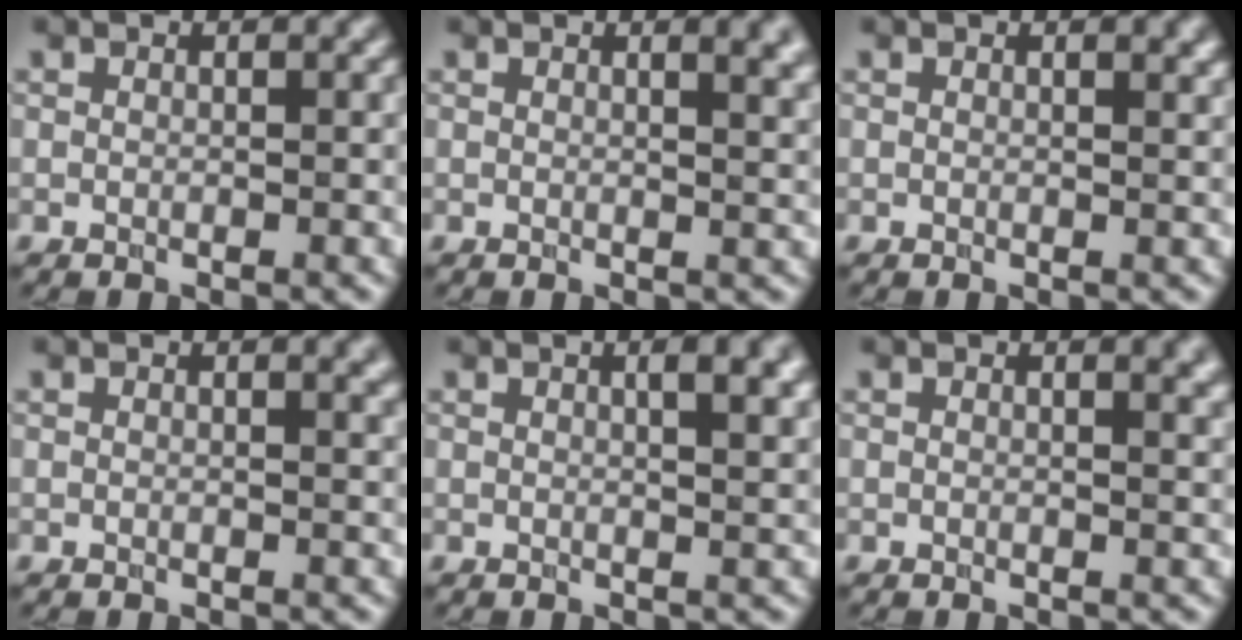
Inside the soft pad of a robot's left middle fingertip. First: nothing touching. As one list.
[{"total": 3.8, "force": [1.8, 1.7, 2.9], "torque": [-0.013, 0.005, 0.019]}, {"total": 1.2, "force": [0.7, 0.4, 0.9], "torque": [-0.010, 0.002, 0.011]}, {"total": 1.6, "force": [0.9, 0.6, 1.2], "torque": [-0.006, 0.003, 0.010]}, {"total": 4.7, "force": [1.6, 1.8, 4.0], "torque": [-0.030, 0.016, 0.011]}, {"total": 2.2, "force": [1.1, 0.9, 1.7], "torque": [-0.008, 0.002, 0.014]}]